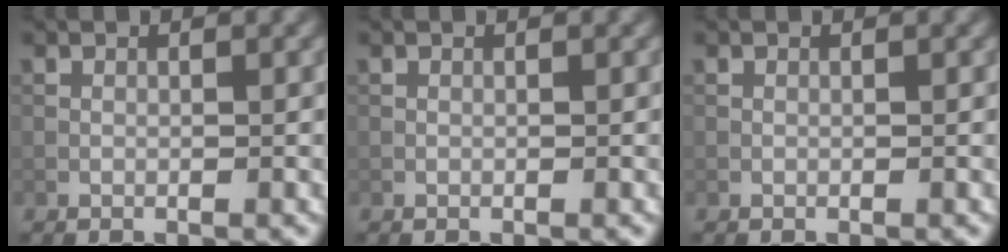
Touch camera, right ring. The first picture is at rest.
{"total": 0.0}
{"total": 0.0}